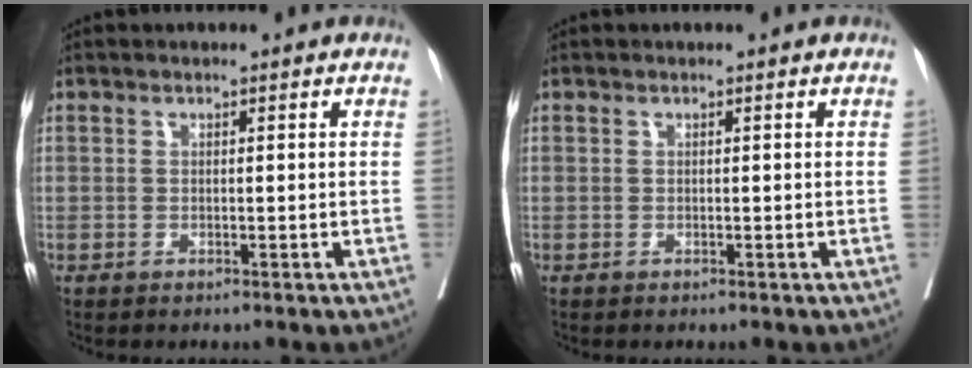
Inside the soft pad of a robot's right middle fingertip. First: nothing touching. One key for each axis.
{"total": 0.0}